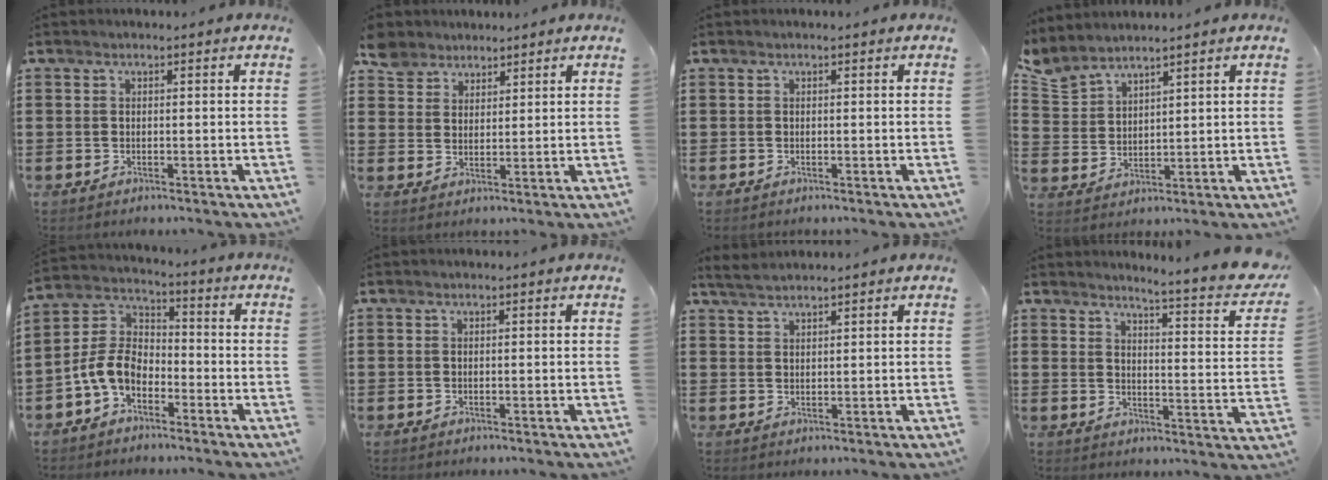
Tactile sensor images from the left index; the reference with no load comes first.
{"total": 4.7, "force": [4.0, 2.4, 0.4], "torque": [-0.028, 0.000, 0.078]}
{"total": 0.0}
{"total": 4.2, "force": [3.9, 1.3, 0.7], "torque": [-0.032, -0.012, 0.073]}
{"total": 6.7, "force": [-3.7, 4.0, 4.0], "torque": [-0.118, -0.005, -0.084]}
{"total": 0.0}
{"total": 2.2, "force": [2.1, 0.1, 0.7], "torque": [-0.018, 0.002, 0.040]}
{"total": 4.8, "force": [4.3, -0.8, 2.1], "torque": [-0.046, -0.044, 0.063]}